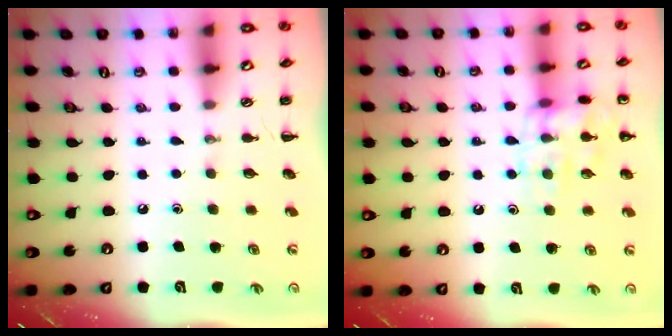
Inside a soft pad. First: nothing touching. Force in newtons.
{"total": 13.0, "press": 13.0, "slide": 0.9}